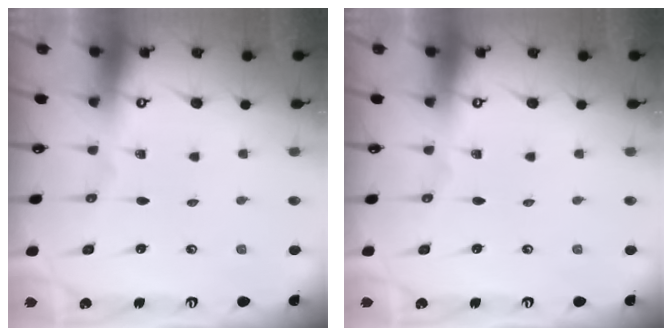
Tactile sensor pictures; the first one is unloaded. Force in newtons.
{"total": 0.0}